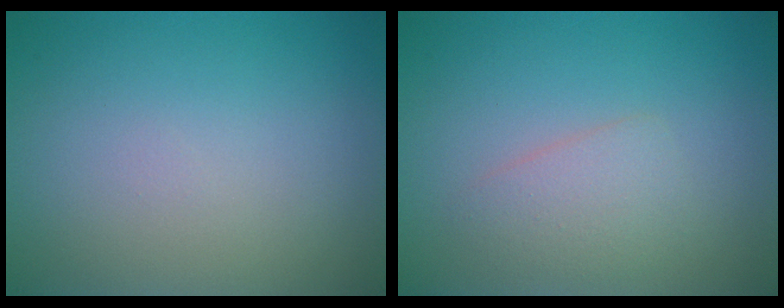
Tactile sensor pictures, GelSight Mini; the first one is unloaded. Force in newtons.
{"total": 2.1, "press": 2.1, "slide": 0.0}